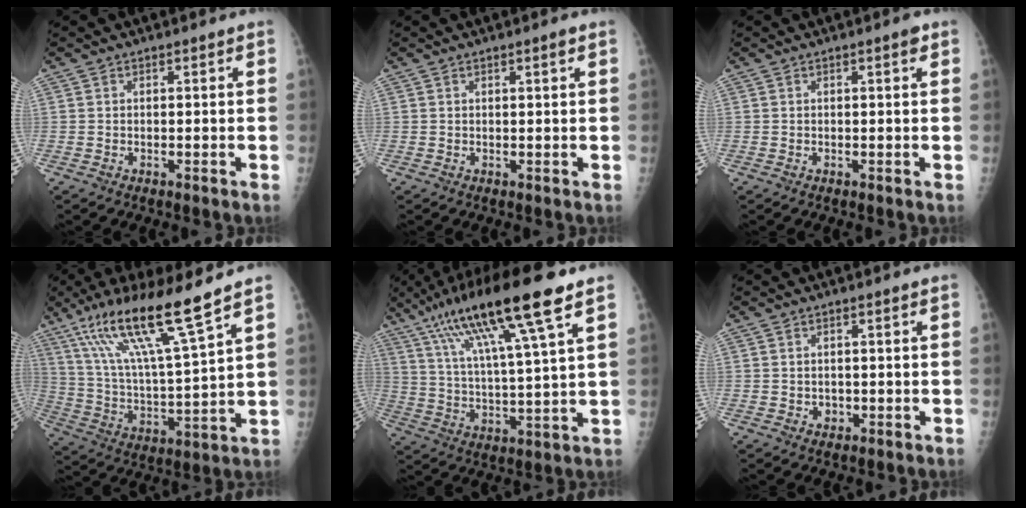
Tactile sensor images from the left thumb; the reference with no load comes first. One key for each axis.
{"total": 1.0, "fx": 0.6, "fy": 0.1, "fz": 0.8, "tx": -0.012, "ty": -0.003, "tz": 0.010}
{"total": 1.0, "fx": 0.5, "fy": 0.2, "fz": 0.8, "tx": -0.013, "ty": 0.000, "tz": 0.005}
{"total": 17.8, "fx": 11.9, "fy": 0.8, "fz": 13.1, "tx": -0.232, "ty": -0.053, "tz": 0.222}
{"total": 19.2, "fx": 11.0, "fy": 1.7, "fz": 15.6, "tx": -0.282, "ty": -0.019, "tz": 0.195}
{"total": 1.4, "fx": -0.1, "fy": 1.3, "fz": 0.6, "tx": -0.005, "ty": 0.001, "tz": 0.003}